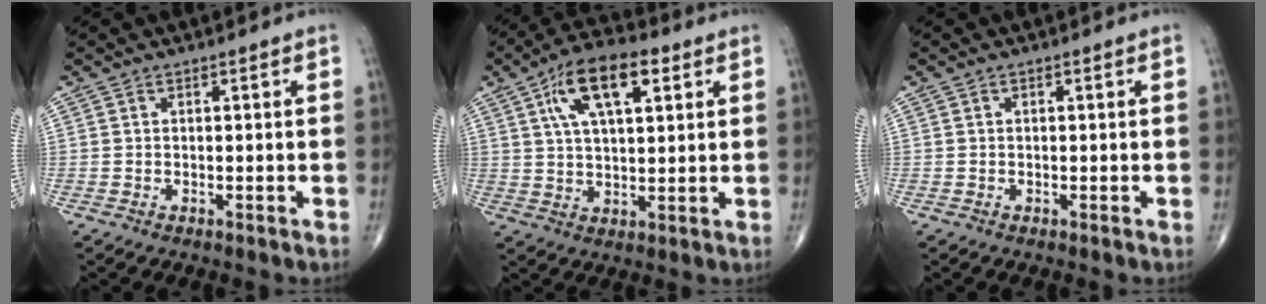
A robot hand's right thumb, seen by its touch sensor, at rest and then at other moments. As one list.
[{"total": 13.3, "force": [5.4, 5.9, 10.6], "torque": [-0.174, 0.004, 0.088]}, {"total": 0.0}]